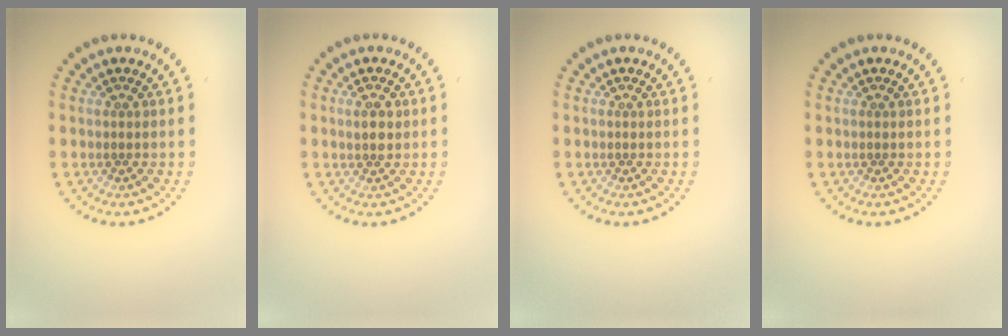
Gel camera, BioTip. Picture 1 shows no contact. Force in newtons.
{"total": 1.5, "press": 1.5, "slide": 0.2}
{"total": 0.0}
{"total": 0.0}